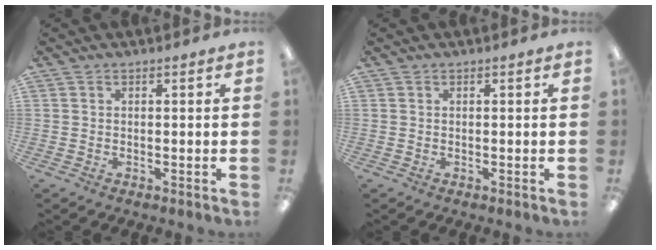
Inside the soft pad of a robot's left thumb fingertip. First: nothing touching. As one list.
[{"total": 0.0}]